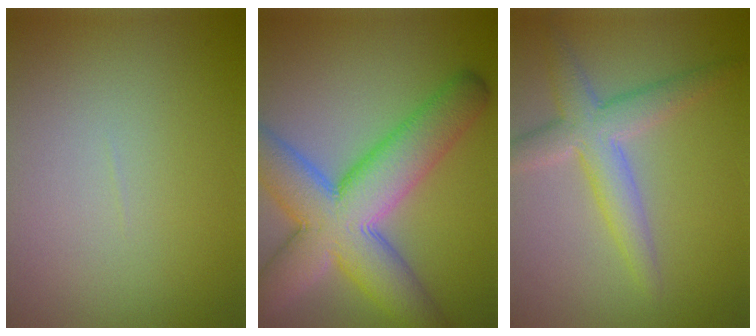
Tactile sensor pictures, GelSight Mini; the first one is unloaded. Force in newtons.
{"total": 11.2, "press": 11.1, "slide": 0.4}
{"total": 4.3, "press": 4.3, "slide": 0.1}